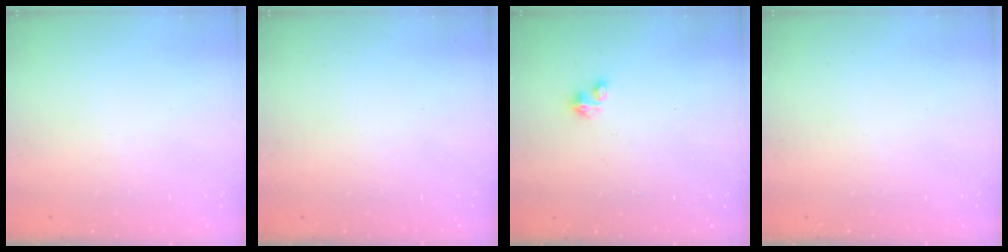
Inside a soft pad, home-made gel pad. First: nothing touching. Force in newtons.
{"total": 0.0}
{"total": 1.6, "press": 1.6, "slide": 0.4}
{"total": 0.0}